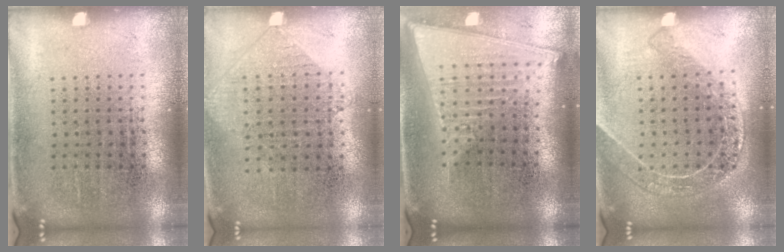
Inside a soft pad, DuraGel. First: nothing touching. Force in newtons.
{"total": 0.9, "press": 0.9, "slide": 0.3}
{"total": 2.1, "press": 1.8, "slide": 1.1}
{"total": 1.6, "press": 1.5, "slide": 0.5}